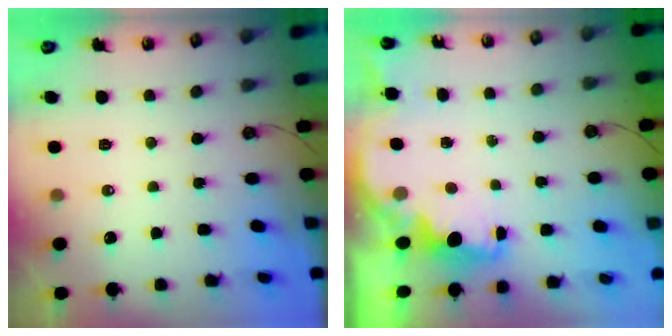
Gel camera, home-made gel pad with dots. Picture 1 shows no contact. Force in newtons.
{"total": 2.1, "press": 2.0, "slide": 0.5}